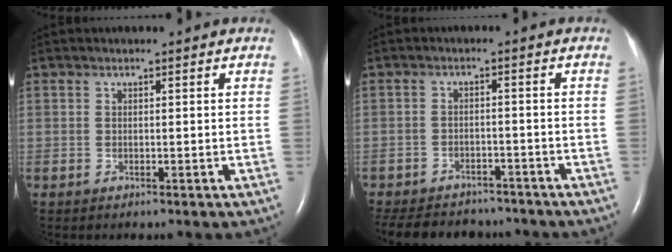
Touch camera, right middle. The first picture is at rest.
{"total": 13.8, "force": [-12.0, 5.5, 4.3], "torque": [-0.099, 0.001, -0.157]}